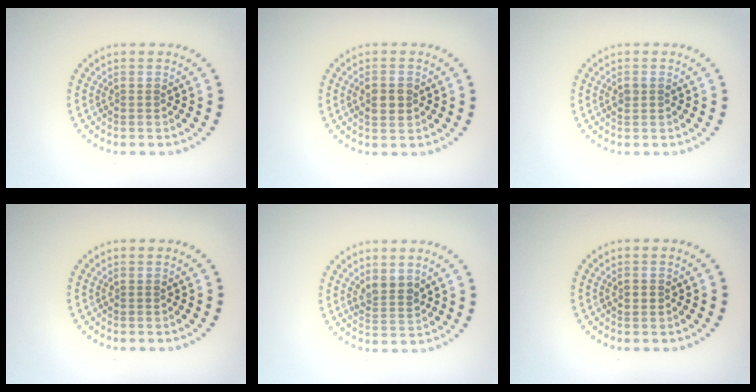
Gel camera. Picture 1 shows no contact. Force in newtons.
{"total": 1.9, "press": 1.9, "slide": 0.1}
{"total": 1.0, "press": 0.9, "slide": 0.3}
{"total": 0.0}
{"total": 2.2, "press": 2.0, "slide": 1.0}
{"total": 1.1, "press": 1.1, "slide": 0.1}